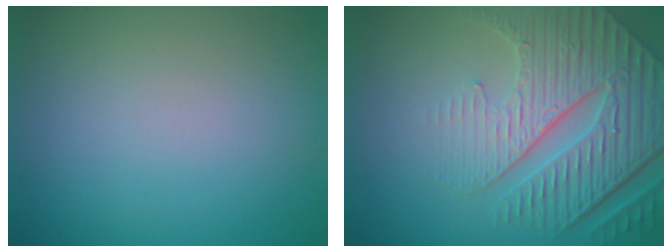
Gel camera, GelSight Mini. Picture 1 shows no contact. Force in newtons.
{"total": 8.3, "press": 5.9, "slide": 5.8}